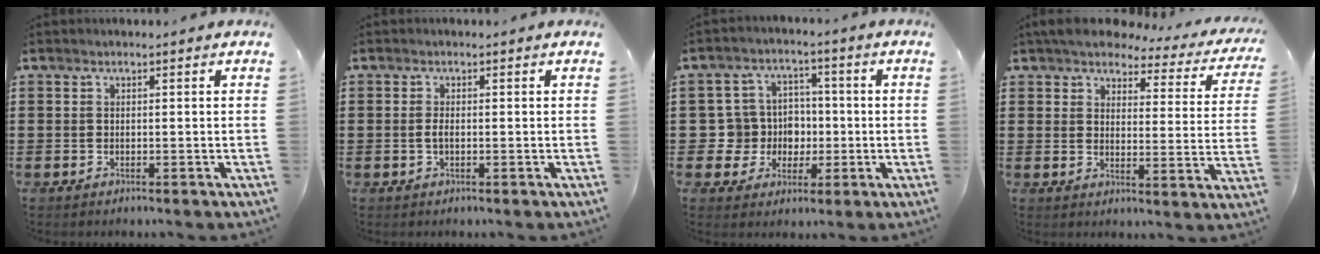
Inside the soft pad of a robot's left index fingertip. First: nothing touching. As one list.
[{"total": 1.3, "force": [-0.4, 0.3, 1.2], "torque": [-0.037, -0.007, -0.012]}, {"total": 6.9, "force": [-0.3, 6.7, 1.4], "torque": [-0.064, 0.009, -0.001]}, {"total": 4.9, "force": [4.3, 1.2, 1.8], "torque": [-0.060, -0.024, 0.074]}]